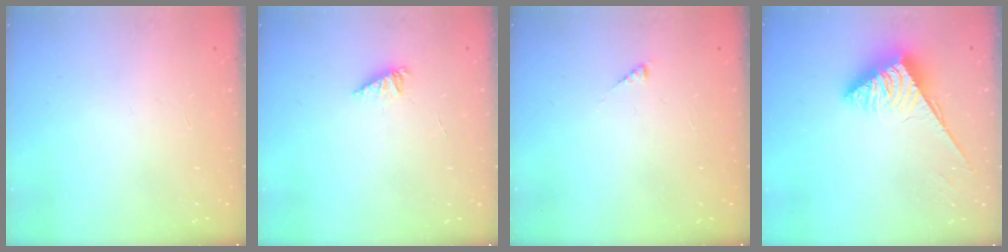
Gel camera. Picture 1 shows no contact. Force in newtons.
{"total": 1.7, "press": 1.6, "slide": 0.4}
{"total": 2.0, "press": 2.0, "slide": 0.3}
{"total": 3.7, "press": 3.7, "slide": 0.6}